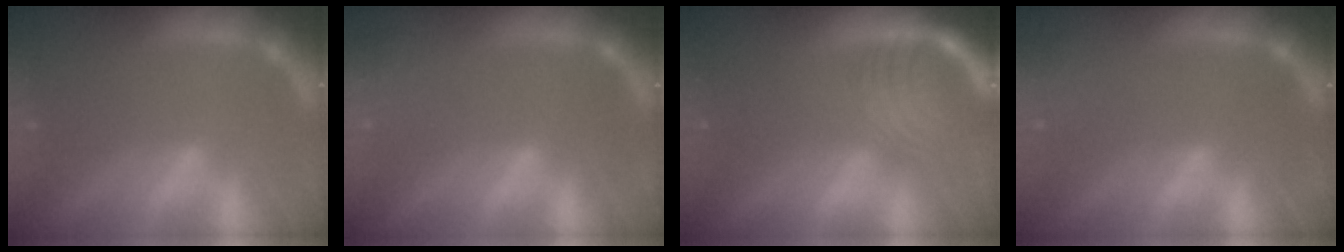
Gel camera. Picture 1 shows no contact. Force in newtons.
{"total": 2.4}
{"total": 7.6}
{"total": 1.9}